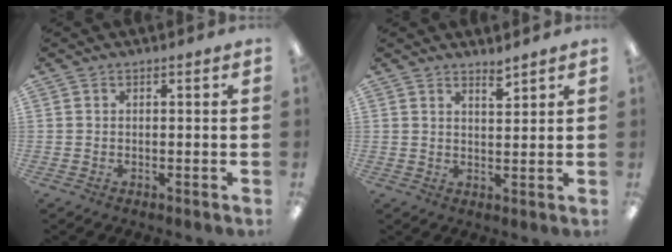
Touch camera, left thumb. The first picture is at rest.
{"total": 2.9, "force": [2.7, 0.3, 1.0], "torque": [-0.009, -0.018, 0.046]}